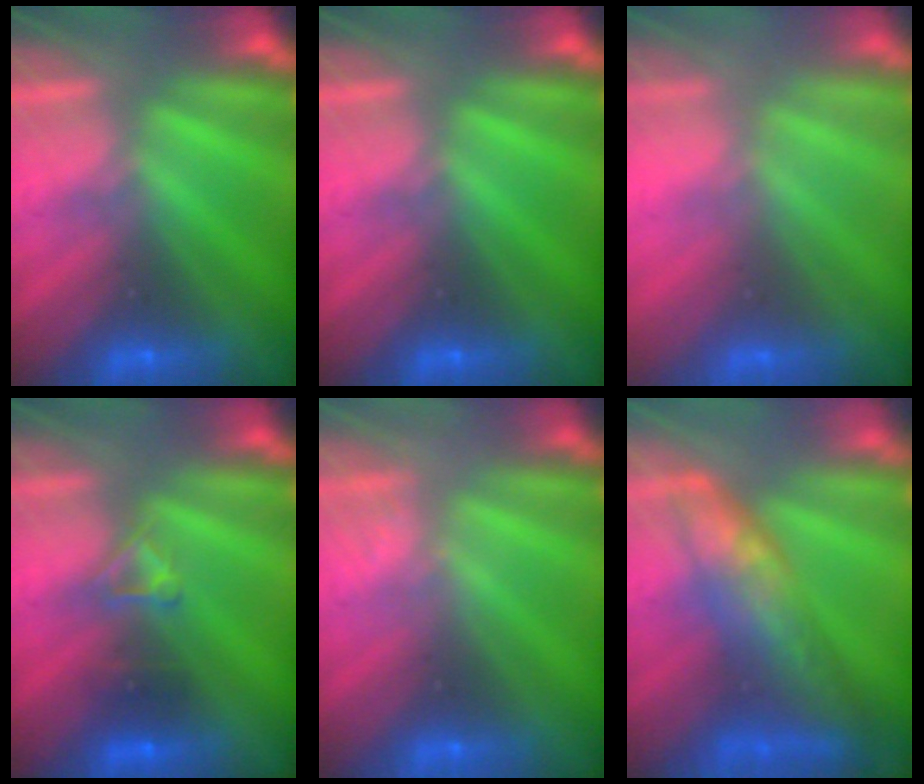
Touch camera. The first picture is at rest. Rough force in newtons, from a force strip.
{"total": 0.0}
{"total": 2.6}
{"total": 2.9}
{"total": 1.6}
{"total": 6.7}